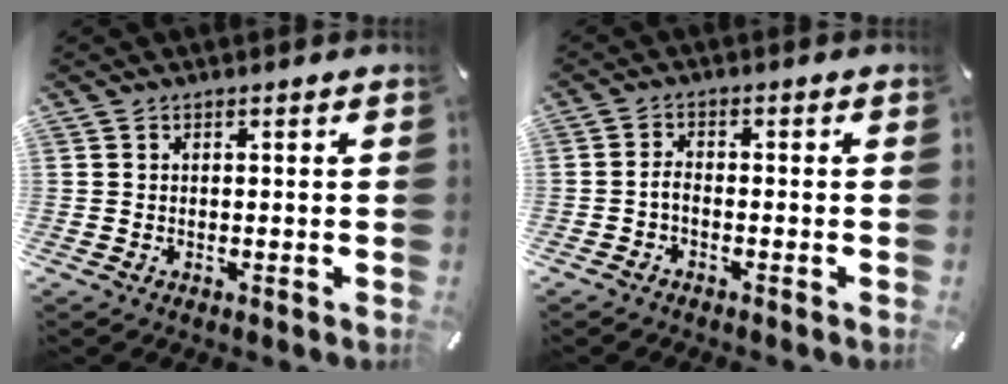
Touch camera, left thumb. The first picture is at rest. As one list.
[{"total": 2.0, "force": [-1.2, 0.7, 1.5], "torque": [-0.035, 0.003, -0.025]}]